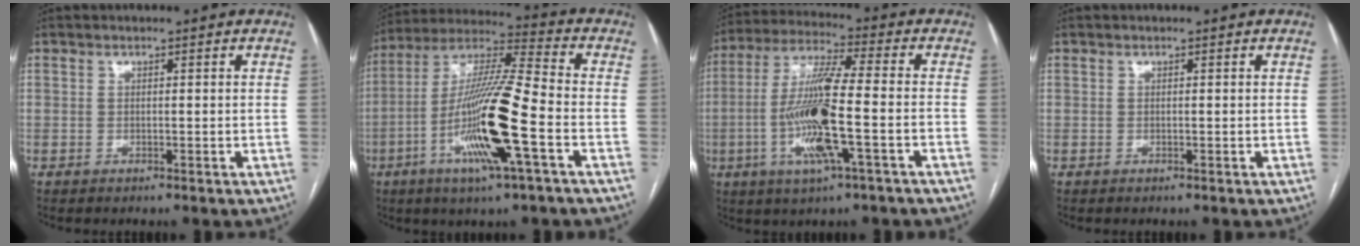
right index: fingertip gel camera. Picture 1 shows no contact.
{"total": 17.5, "force": [-5.6, 0.7, 16.6], "torque": [-0.330, -0.011, -0.105]}
{"total": 13.9, "force": [-3.5, 0.8, 13.4], "torque": [-0.272, -0.007, -0.069]}
{"total": 0.0}